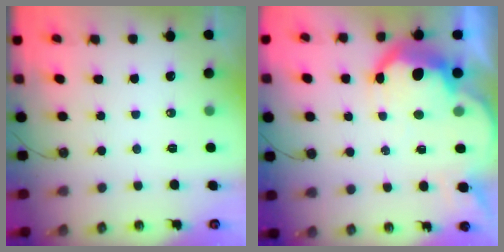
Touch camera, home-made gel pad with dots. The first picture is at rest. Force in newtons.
{"total": 14.7, "press": 14.6, "slide": 0.9}